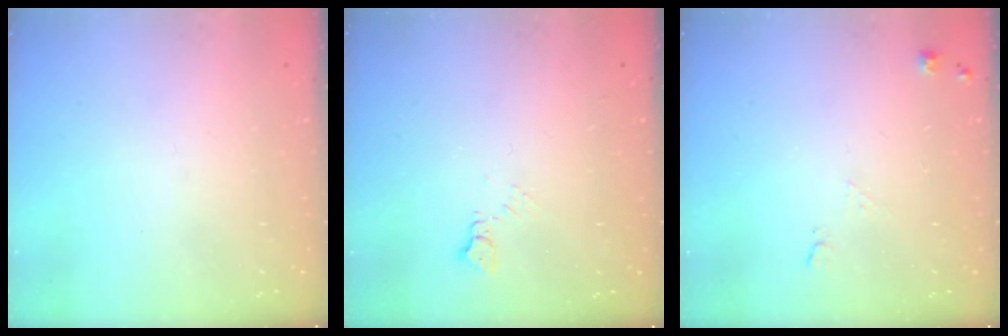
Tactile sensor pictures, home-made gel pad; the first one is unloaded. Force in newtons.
{"total": 3.6, "press": 3.5, "slide": 0.6}
{"total": 4.5, "press": 4.4, "slide": 0.8}